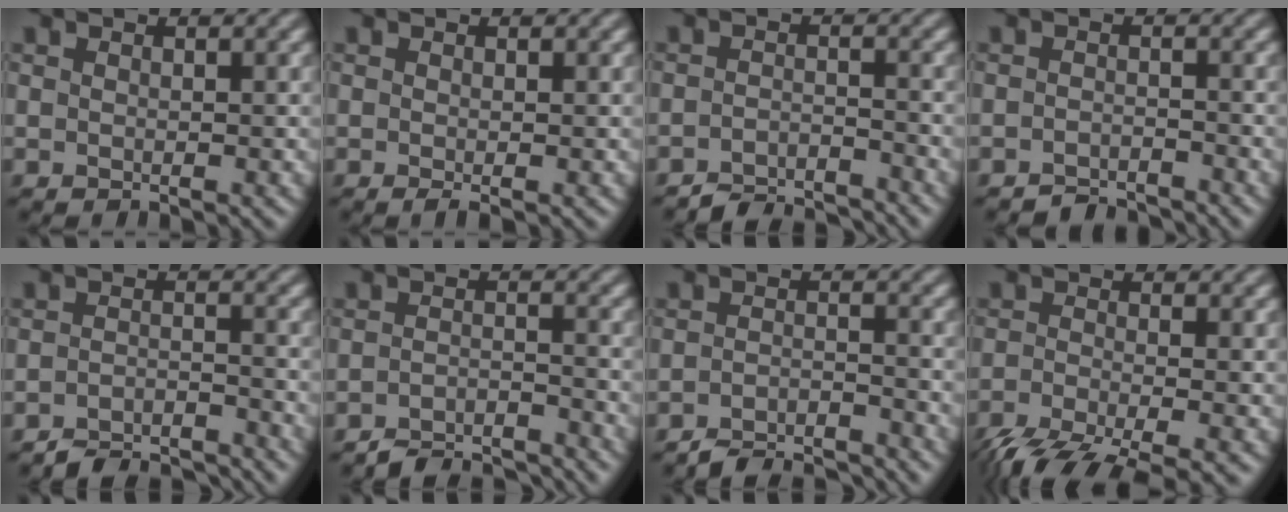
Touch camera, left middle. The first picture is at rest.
{"total": 0.6, "force": [-0.2, 0.0, 0.6], "torque": [-0.012, 0.000, -0.006]}
{"total": 4.2, "force": [-4.0, 0.6, 0.9], "torque": [-0.017, 0.002, -0.073]}
{"total": 2.5, "force": [-2.4, 0.3, 0.2], "torque": [-0.001, 0.007, -0.045]}
{"total": 4.6, "force": [-4.5, 0.7, 1.0], "torque": [-0.019, -0.001, -0.075]}
{"total": 4.6, "force": [-4.5, 0.7, 1.1], "torque": [-0.021, 0.000, -0.077]}
{"total": 4.3, "force": [-4.1, 0.6, 1.1], "torque": [-0.022, 0.000, -0.073]}
{"total": 6.6, "force": [-4.7, 1.6, 4.4], "torque": [-0.085, -0.018, -0.093]}